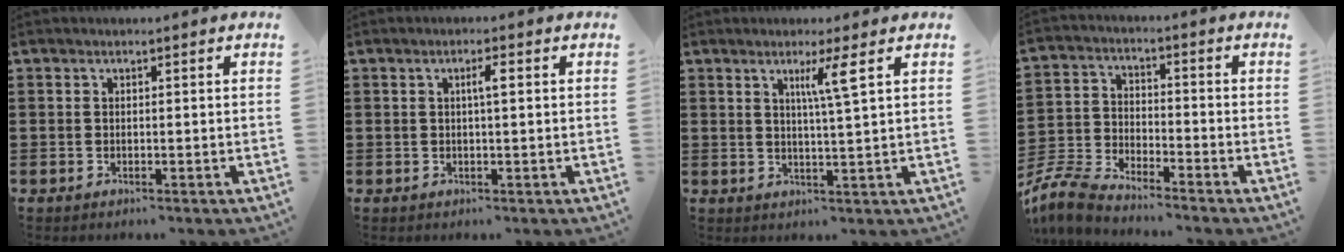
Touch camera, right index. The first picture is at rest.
{"total": 2.0, "force": [0.4, 0.3, 2.0], "torque": [-0.038, 0.004, 0.004]}
{"total": 4.2, "force": [1.9, -0.7, 3.7], "torque": [-0.075, -0.007, 0.028]}
{"total": 6.7, "force": [-6.4, 0.6, 1.8], "torque": [-0.058, 0.001, -0.133]}